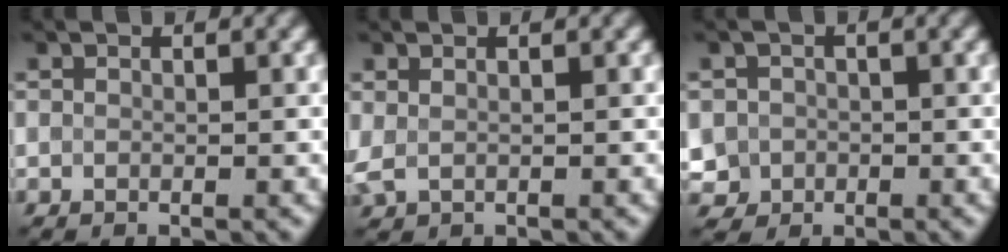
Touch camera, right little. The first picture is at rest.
{"total": 1.1, "force": [0.4, 0.7, 0.8], "torque": [-0.022, 0.005, 0.007]}
{"total": 3.0, "force": [-0.7, 2.9, 0.6], "torque": [0.004, 0.005, -0.024]}